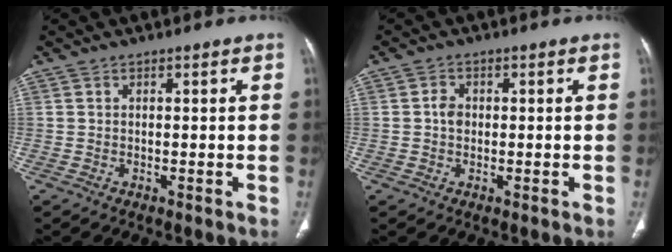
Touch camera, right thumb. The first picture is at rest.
{"total": 2.4, "force": [-0.1, 2.0, 1.4], "torque": [-0.015, 0.006, -0.005]}